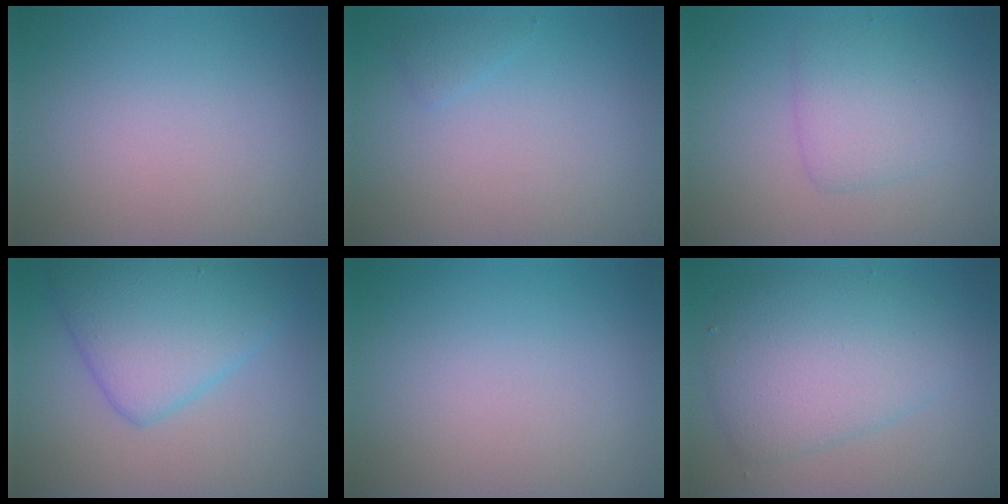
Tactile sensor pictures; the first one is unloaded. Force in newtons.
{"total": 0.8, "press": 0.8, "slide": 0.0}
{"total": 3.2, "press": 3.2, "slide": 0.1}
{"total": 6.0, "press": 6.0, "slide": 0.1}
{"total": 0.0}
{"total": 5.8, "press": 5.8, "slide": 0.0}